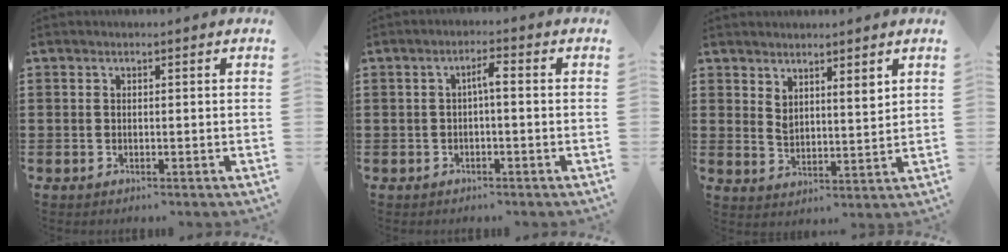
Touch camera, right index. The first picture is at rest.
{"total": 2.3, "force": [-0.3, 0.4, 2.3], "torque": [-0.044, 0.006, -0.009]}
{"total": 3.6, "force": [3.4, 1.0, 0.9], "torque": [-0.029, -0.007, 0.063]}